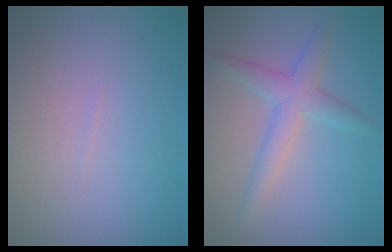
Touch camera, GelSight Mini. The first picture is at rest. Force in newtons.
{"total": 3.1, "press": 3.1, "slide": 0.1}